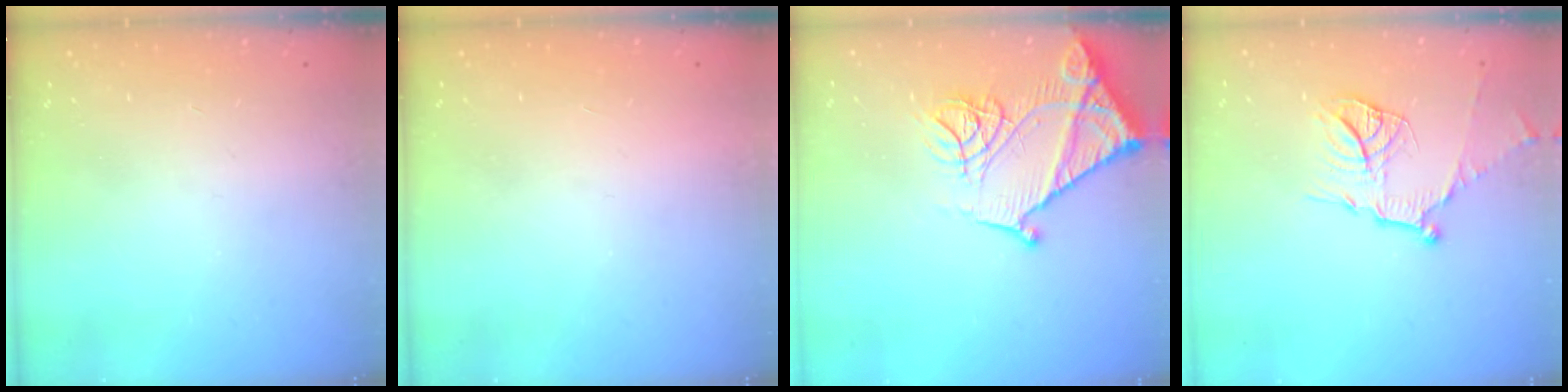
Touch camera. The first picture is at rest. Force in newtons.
{"total": 1.6, "press": 1.6, "slide": 0.1}
{"total": 19.3, "press": 19.2, "slide": 2.1}
{"total": 13.4, "press": 13.3, "slide": 1.2}